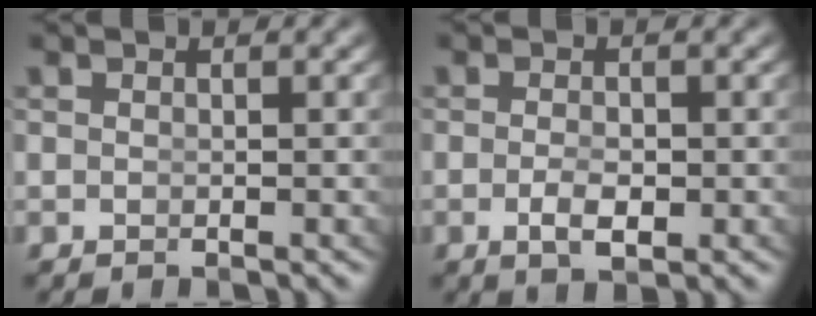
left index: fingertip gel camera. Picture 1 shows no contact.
{"total": 2.3, "force": [-1.0, 0.8, 1.9], "torque": [-0.036, -0.017, -0.009]}